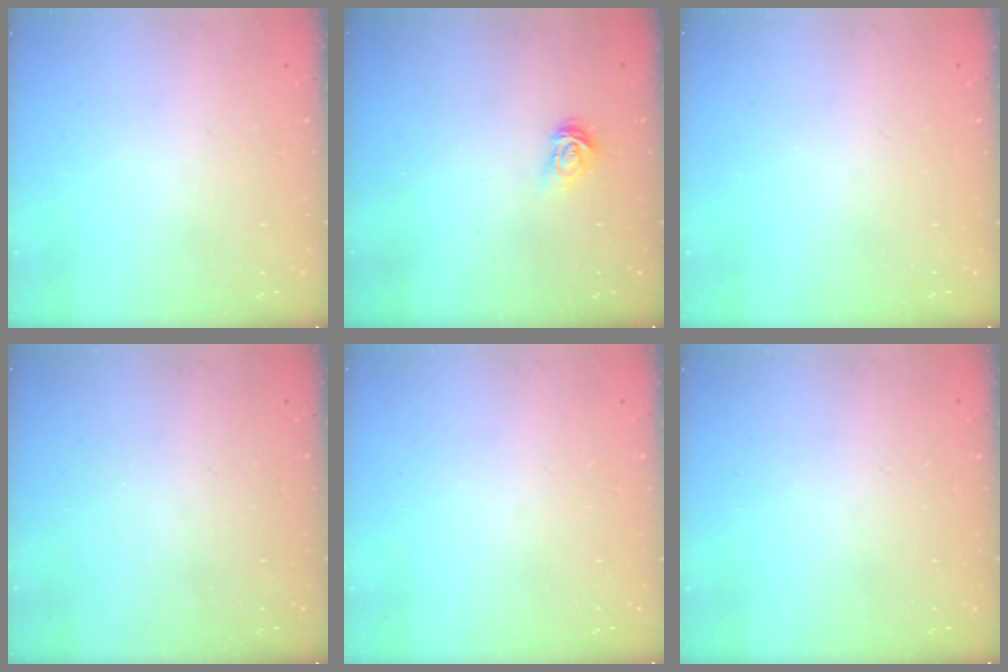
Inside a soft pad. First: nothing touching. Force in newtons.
{"total": 3.9, "press": 3.8, "slide": 0.5}
{"total": 0.0}
{"total": 0.0}
{"total": 0.0}
{"total": 0.0}